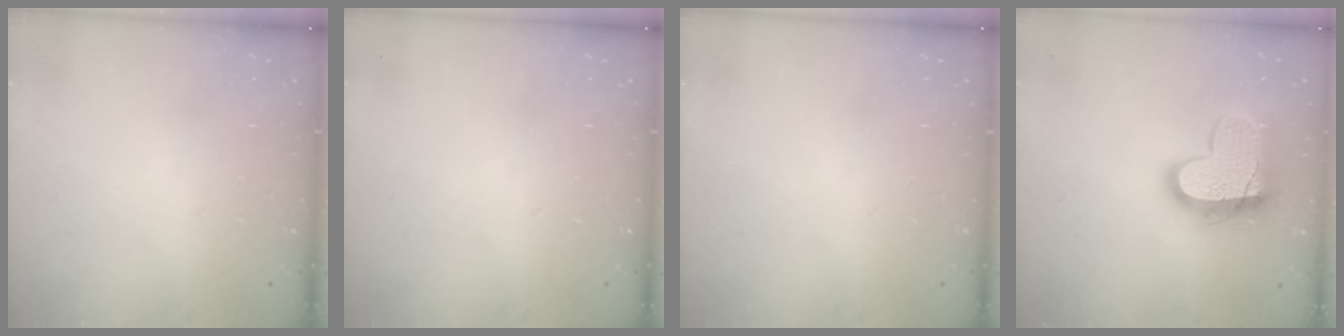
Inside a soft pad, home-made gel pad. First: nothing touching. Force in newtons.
{"total": 0.0}
{"total": 0.0}
{"total": 15.7, "press": 15.6, "slide": 1.1}